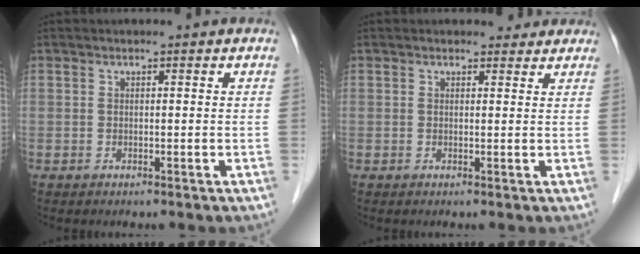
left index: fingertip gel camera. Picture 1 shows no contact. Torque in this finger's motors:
{"motor_torque": [1.11, -1.03, 0.06, -0.01]}